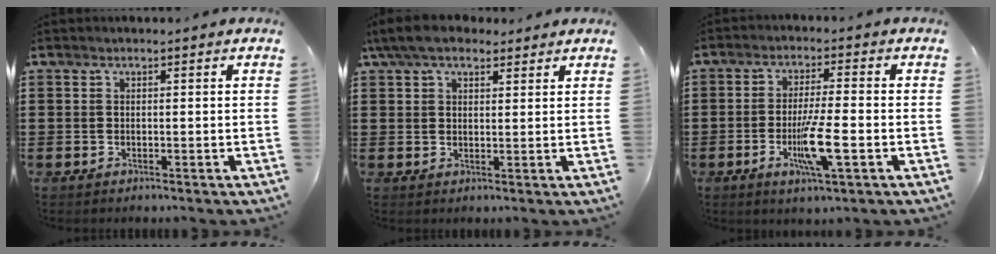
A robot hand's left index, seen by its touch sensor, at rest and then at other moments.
{"total": 5.9, "force": [4.5, 2.3, 3.0], "torque": [-0.073, 0.003, 0.083]}
{"total": 7.7, "force": [-2.4, 1.0, 7.2], "torque": [-0.136, -0.010, -0.044]}